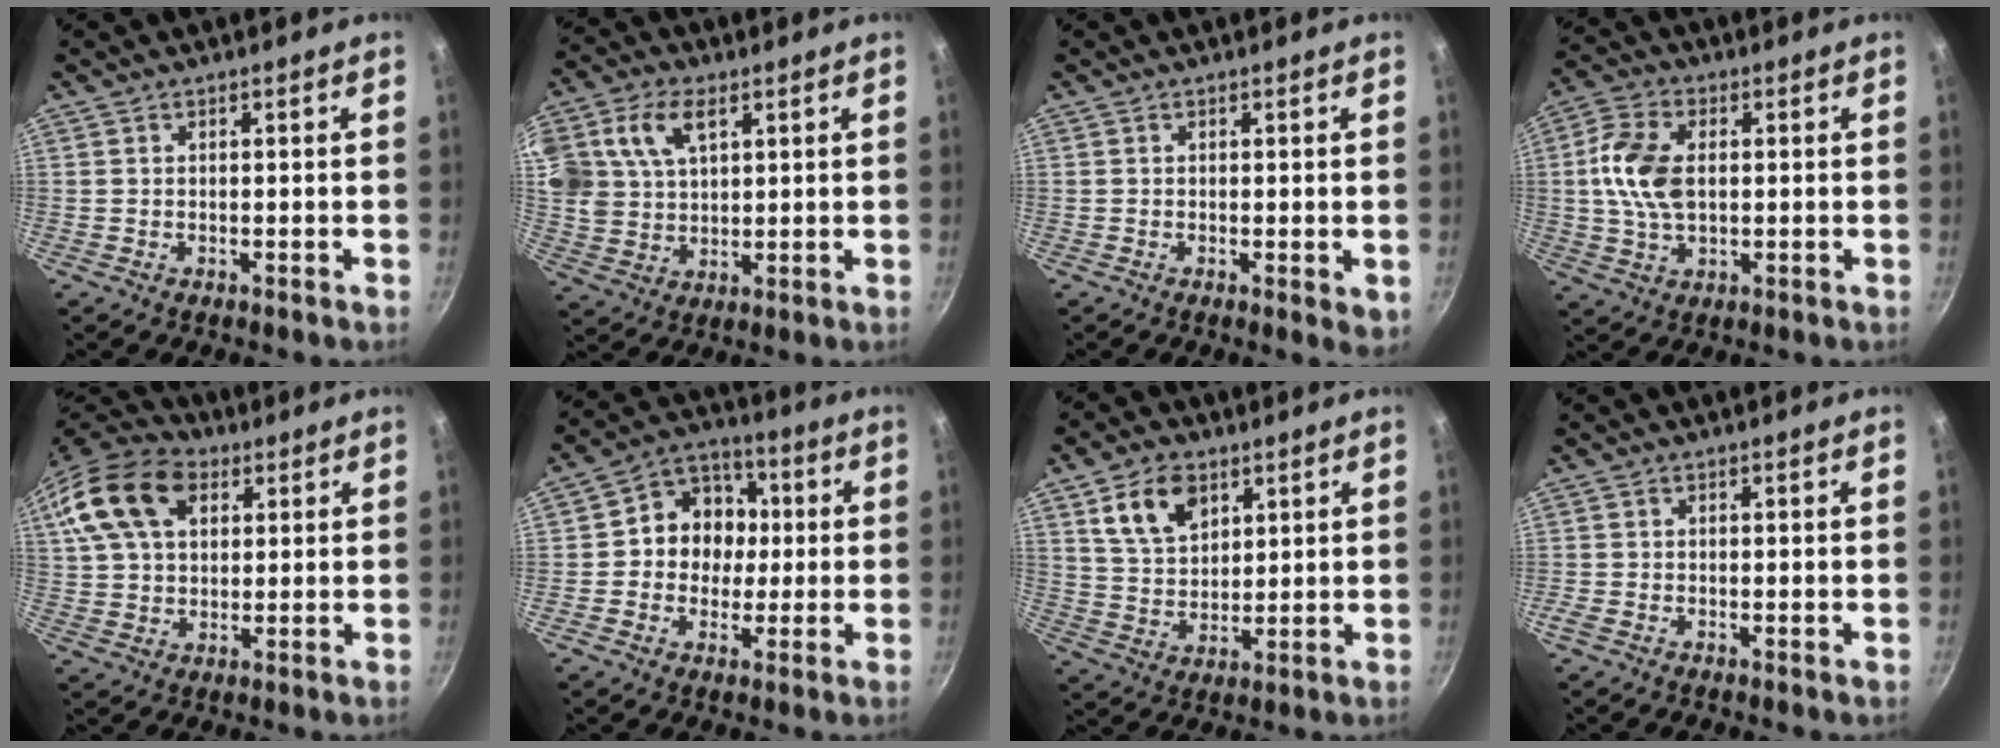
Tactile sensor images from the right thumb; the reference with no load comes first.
{"total": 15.5, "force": [6.0, 10.6, 9.5], "torque": [-0.199, 0.011, 0.116]}
{"total": 2.4, "force": [-0.3, 0.8, 2.3], "torque": [-0.030, -0.010, -0.004]}
{"total": 10.7, "force": [1.0, 6.6, 8.4], "torque": [-0.156, 0.012, 0.012]}
{"total": 18.1, "force": [7.0, 12.0, 11.6], "torque": [-0.215, 0.014, 0.118]}
{"total": 11.0, "force": [0.5, 9.7, 5.2], "torque": [-0.032, 0.019, -0.012]}
{"total": 10.1, "force": [4.9, 6.5, 5.9], "torque": [-0.083, -0.016, 0.096]}
{"total": 1.0, "force": [-0.4, 0.5, 0.7], "torque": [-0.018, 0.000, -0.013]}